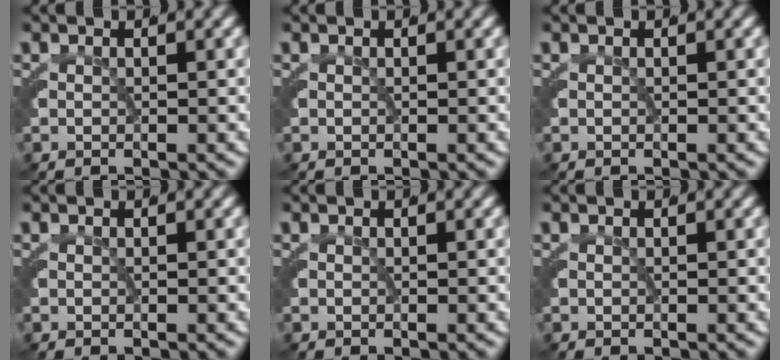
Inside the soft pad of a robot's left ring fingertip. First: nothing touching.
{"total": 0.0}
{"total": 0.0}
{"total": 0.0}
{"total": 0.0}
{"total": 0.0}